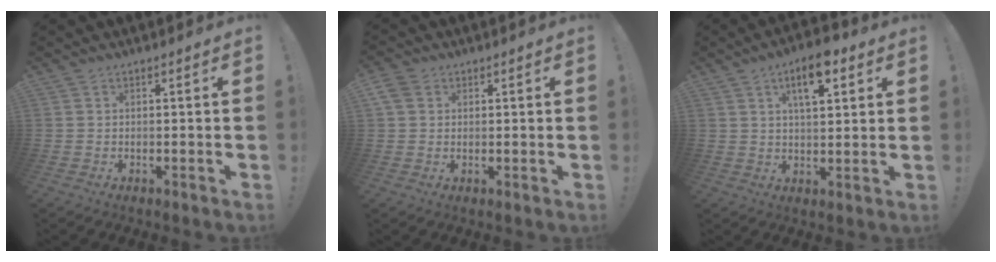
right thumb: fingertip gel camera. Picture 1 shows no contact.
{"total": 4.6, "force": [2.0, 3.6, 1.9], "torque": [-0.034, 0.000, 0.041]}
{"total": 9.6, "force": [4.6, 4.0, 7.4], "torque": [-0.103, -0.012, 0.075]}